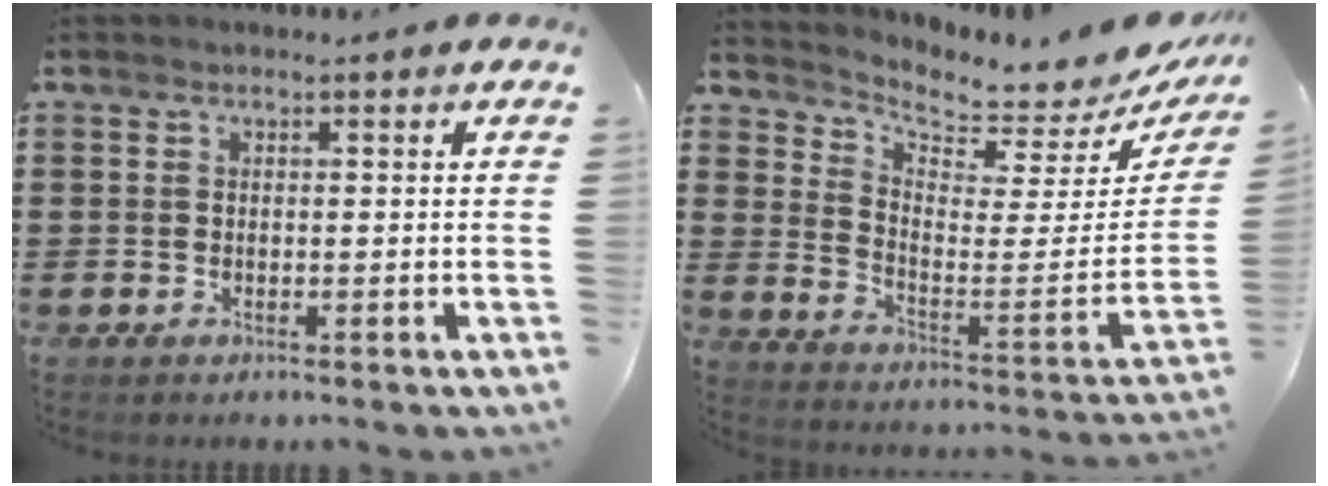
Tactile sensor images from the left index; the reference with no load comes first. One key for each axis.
{"total": 3.5, "fx": 3.3, "fy": 0.9, "fz": 0.3, "tx": -0.034, "ty": -0.039, "tz": 0.050}